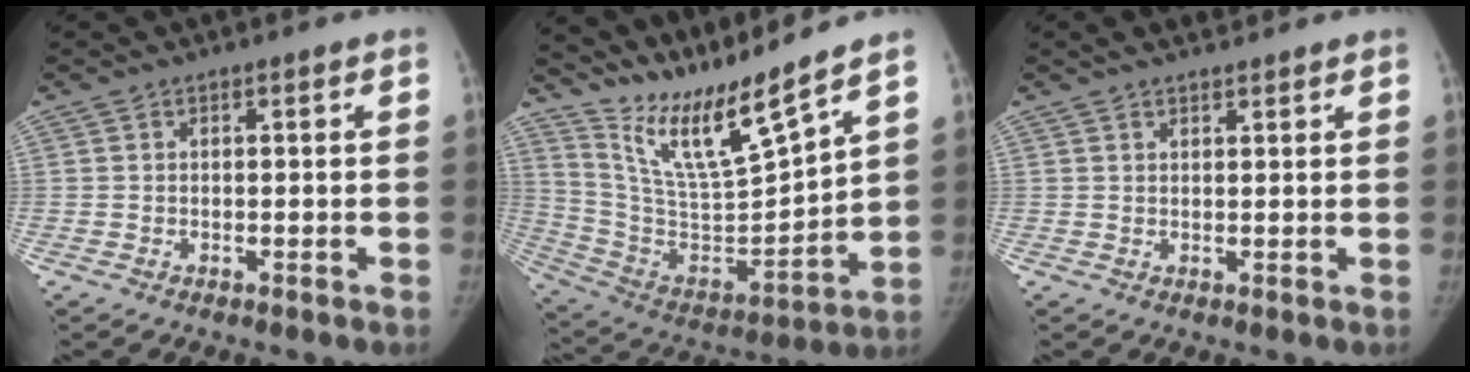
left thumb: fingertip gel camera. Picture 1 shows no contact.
{"total": 16.8, "force": [14.2, 0.5, 8.9], "torque": [-0.147, -0.087, 0.283]}
{"total": 3.6, "force": [2.9, 1.2, 1.6], "torque": [-0.012, 0.003, 0.044]}